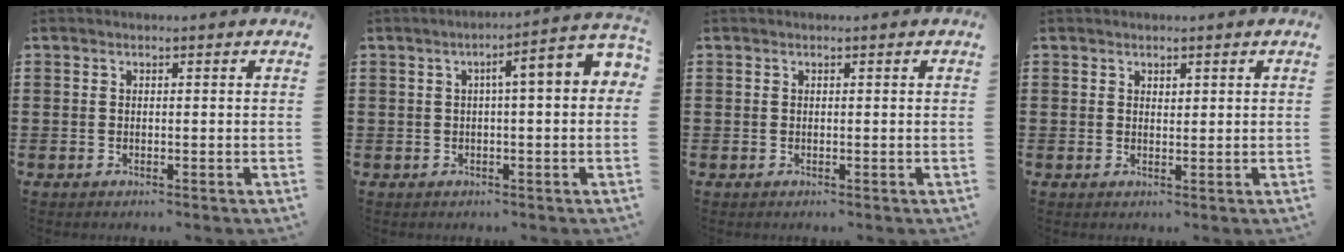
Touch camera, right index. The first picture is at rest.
{"total": 5.1, "force": [0.6, 0.5, 5.1], "torque": [-0.080, -0.004, 0.002]}
{"total": 0.0}
{"total": 1.1, "force": [0.9, 0.5, 0.2], "torque": [-0.005, 0.003, 0.017]}